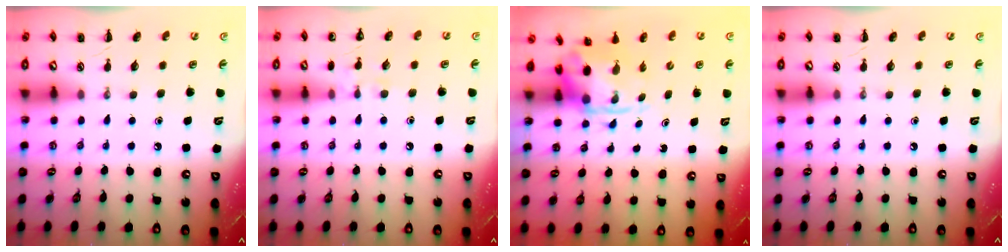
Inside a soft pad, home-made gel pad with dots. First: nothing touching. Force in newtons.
{"total": 6.7, "press": 6.3, "slide": 2.1}
{"total": 3.6, "press": 3.5, "slide": 0.8}
{"total": 0.0}